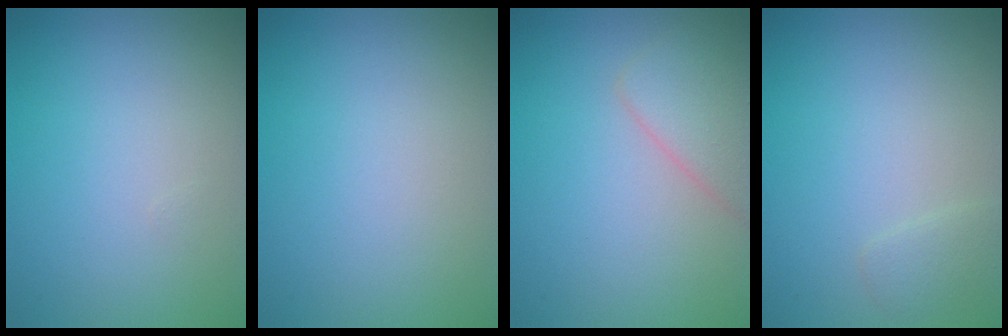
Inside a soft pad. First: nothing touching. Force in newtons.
{"total": 0.0}
{"total": 2.9, "press": 2.9, "slide": 0.1}
{"total": 1.1, "press": 1.1, "slide": 0.1}